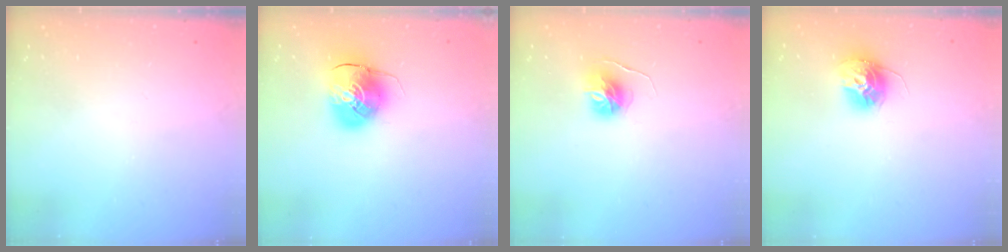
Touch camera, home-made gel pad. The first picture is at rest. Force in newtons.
{"total": 9.6, "press": 9.4, "slide": 1.7}
{"total": 6.4, "press": 6.4, "slide": 0.6}
{"total": 12.4, "press": 12.4, "slide": 1.0}